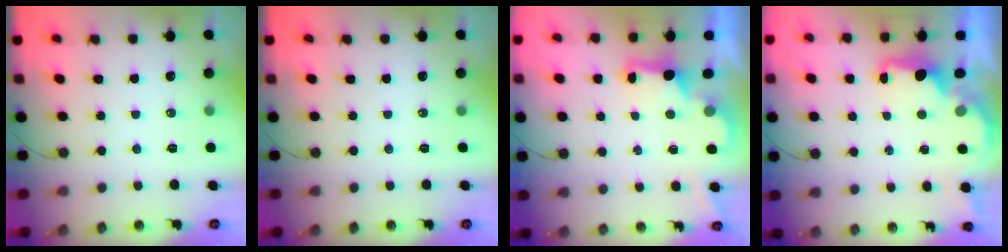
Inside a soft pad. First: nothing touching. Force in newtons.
{"total": 0.0}
{"total": 2.0, "press": 2.0, "slide": 0.5}
{"total": 2.0, "press": 1.8, "slide": 0.7}